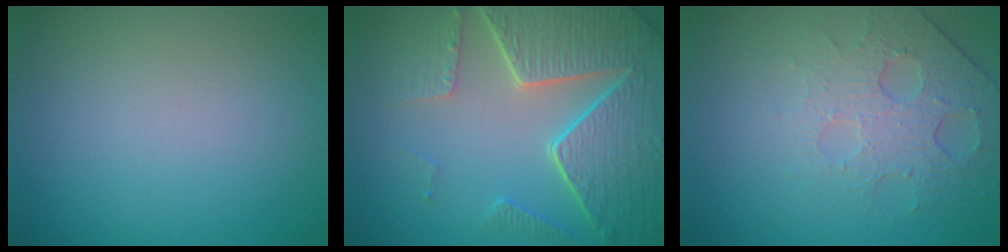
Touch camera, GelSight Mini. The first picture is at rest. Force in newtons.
{"total": 8.4, "press": 6.1, "slide": 5.8}
{"total": 4.9, "press": 3.1, "slide": 3.7}